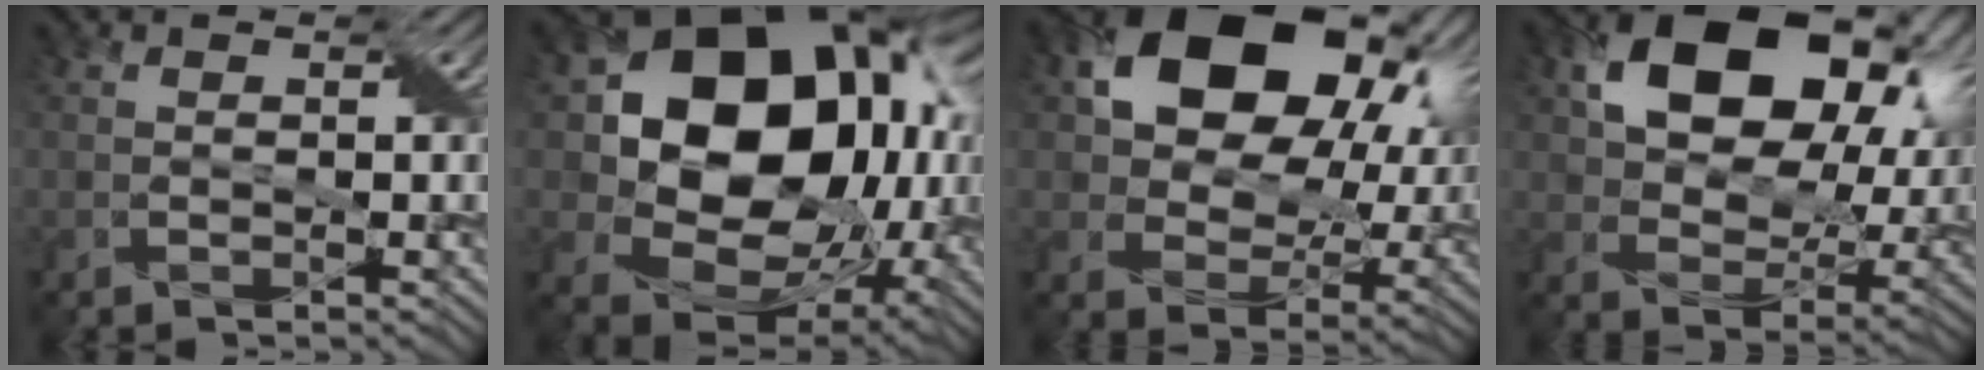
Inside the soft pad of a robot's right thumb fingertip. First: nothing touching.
{"total": 17.4, "force": [2.3, 13.6, 10.6], "torque": [-0.188, -0.027, 0.056]}
{"total": 17.6, "force": [6.8, 12.0, 10.9], "torque": [-0.194, 0.028, 0.126]}
{"total": 15.9, "force": [6.0, 10.4, 10.5], "torque": [-0.177, -0.001, 0.115]}